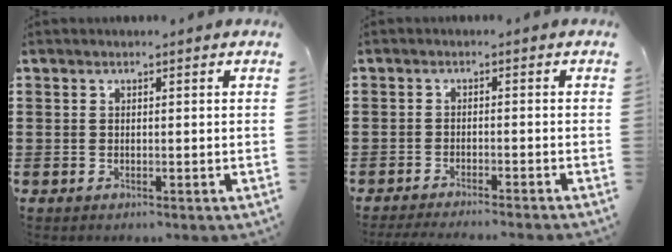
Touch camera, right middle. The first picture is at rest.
{"total": 2.2, "force": [-2.1, -0.4, 0.7], "torque": [-0.013, -0.004, -0.040]}